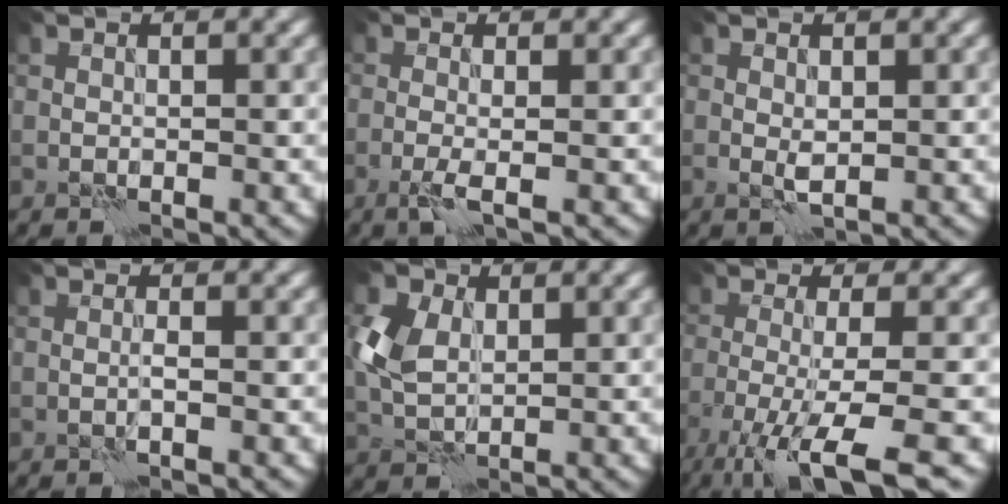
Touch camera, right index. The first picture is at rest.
{"total": 2.0, "force": [-0.7, 0.3, 1.8], "torque": [-0.035, 0.000, -0.020]}
{"total": 1.3, "force": [0.0, 0.6, 1.2], "torque": [-0.023, -0.001, 0.000]}
{"total": 0.5, "force": [-0.1, -0.1, 0.5], "torque": [-0.011, 0.004, -0.004]}
{"total": 4.8, "force": [0.9, 3.3, 3.3], "torque": [-0.080, 0.006, 0.016]}
{"total": 9.3, "force": [-5.4, 2.4, 7.1], "torque": [-0.118, -0.013, -0.099]}